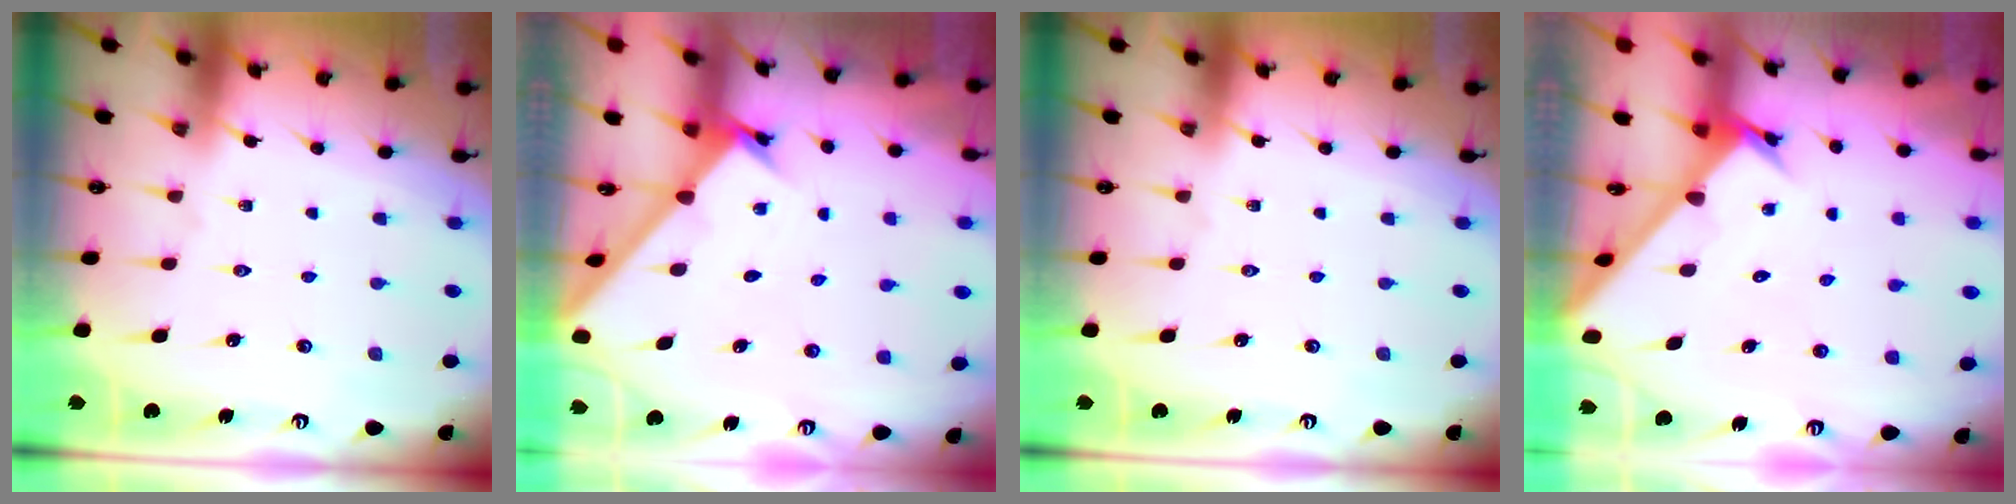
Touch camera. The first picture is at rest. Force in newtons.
{"total": 1.6, "press": 1.6, "slide": 0.1}
{"total": 0.0}
{"total": 2.5, "press": 2.5, "slide": 0.2}